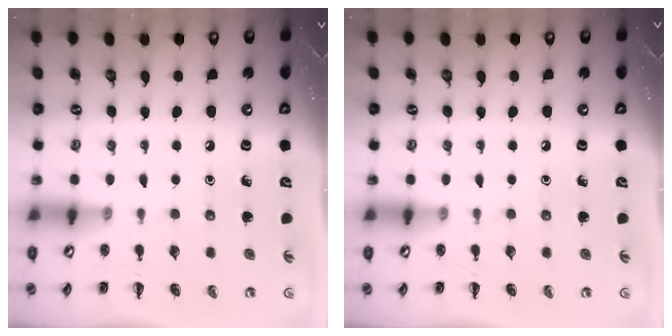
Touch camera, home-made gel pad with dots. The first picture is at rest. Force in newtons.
{"total": 0.0}